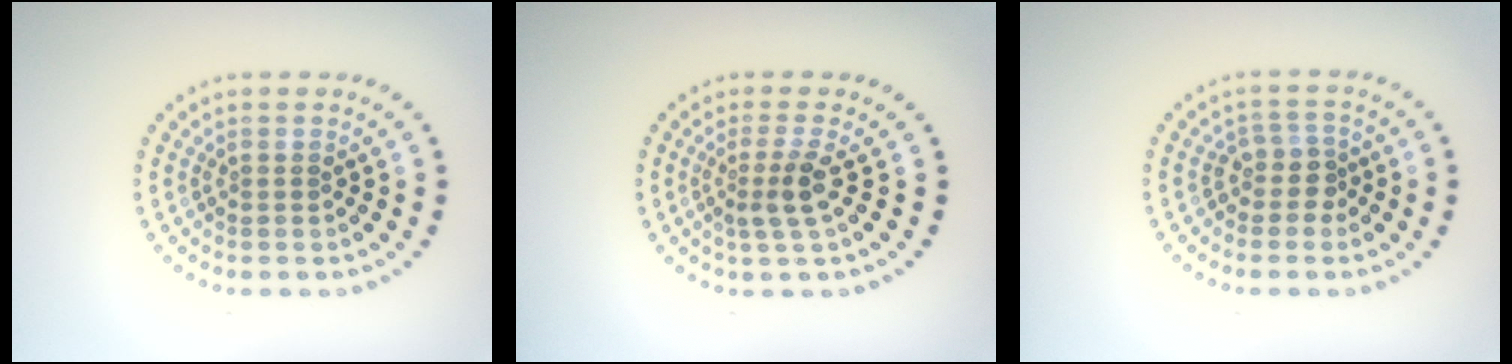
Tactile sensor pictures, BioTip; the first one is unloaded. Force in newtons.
{"total": 2.4, "press": 1.7, "slide": 1.7}
{"total": 2.1, "press": 1.5, "slide": 1.4}